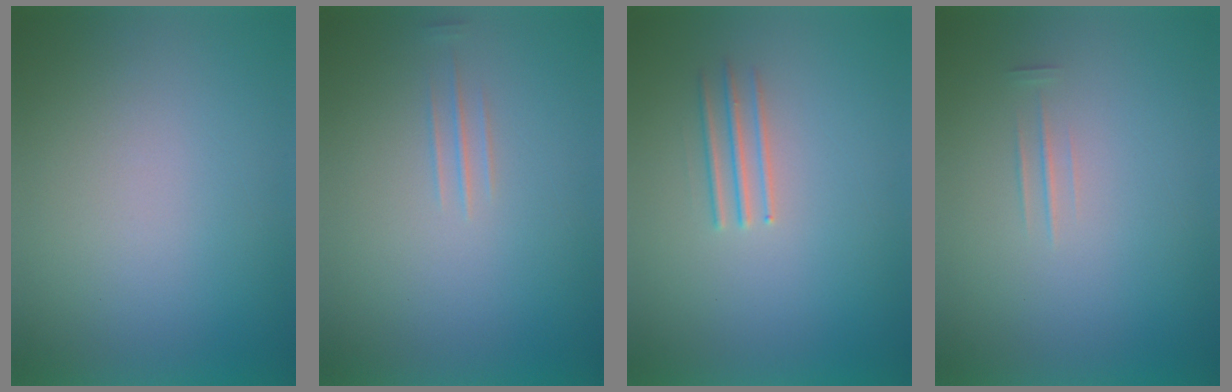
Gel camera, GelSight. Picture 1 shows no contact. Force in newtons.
{"total": 1.1}
{"total": 2.7}
{"total": 1.6}